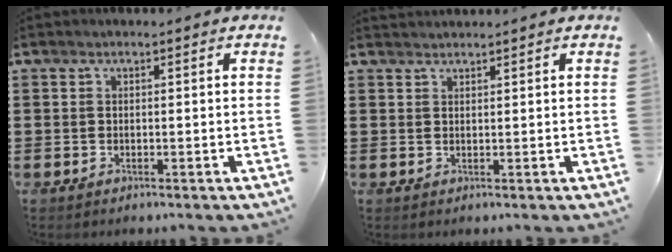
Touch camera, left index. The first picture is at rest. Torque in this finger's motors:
{"motor_torque": [-0.09, 0.11, -0.13, -0.03]}